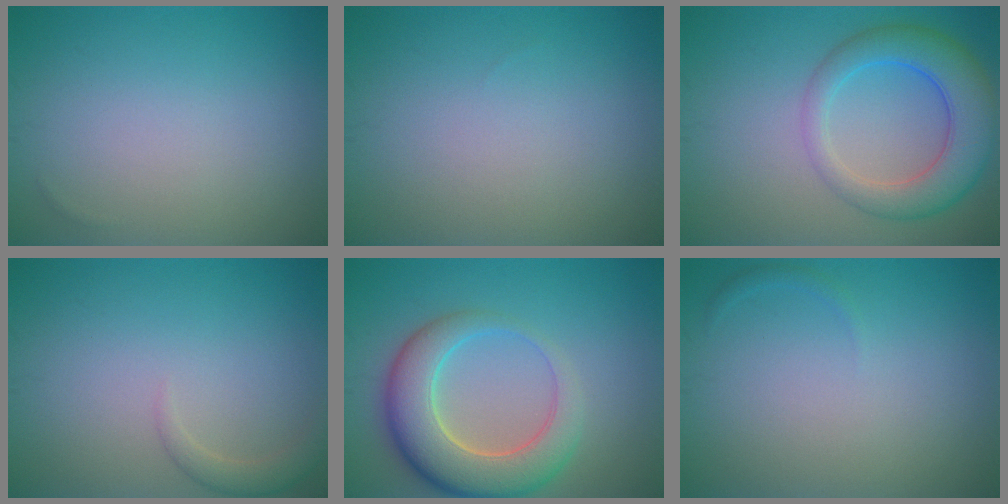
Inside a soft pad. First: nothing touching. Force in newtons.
{"total": 0.0}
{"total": 6.4, "press": 6.4, "slide": 0.3}
{"total": 1.6, "press": 1.6, "slide": 0.0}
{"total": 7.7, "press": 7.7, "slide": 0.6}
{"total": 0.5, "press": 0.5, "slide": 0.1}